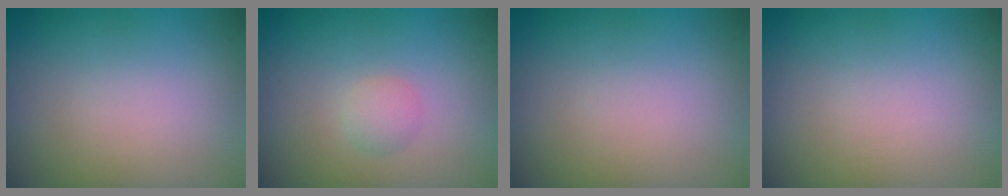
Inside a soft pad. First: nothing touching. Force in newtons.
{"total": 1.2, "press": 1.2, "slide": 0.0}
{"total": 0.0}
{"total": 0.0}